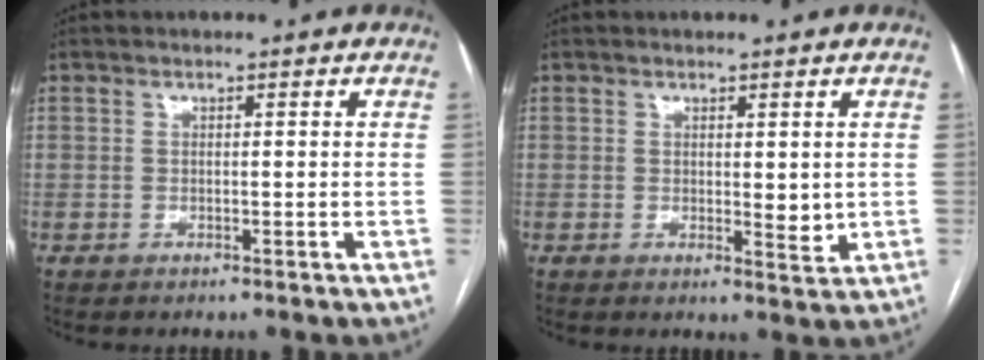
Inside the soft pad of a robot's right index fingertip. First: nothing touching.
{"total": 2.3, "force": [0.2, 0.9, 2.1], "torque": [-0.029, -0.008, 0.008]}